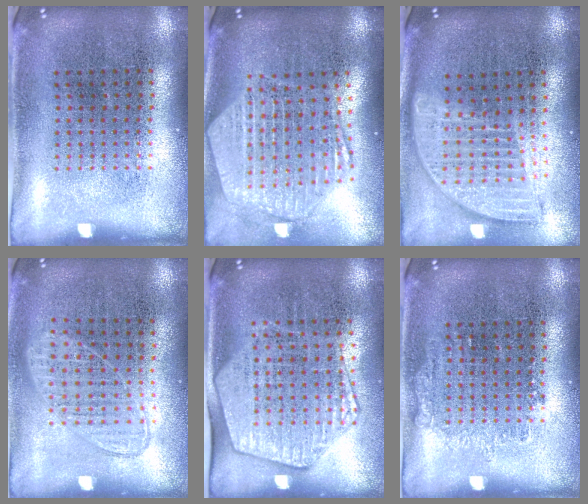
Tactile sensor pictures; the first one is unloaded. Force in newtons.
{"total": 2.7, "press": 2.2, "slide": 1.5}
{"total": 1.8, "press": 1.5, "slide": 1.0}
{"total": 1.0, "press": 0.9, "slide": 0.4}
{"total": 2.0, "press": 1.8, "slide": 0.9}
{"total": 0.8, "press": 0.7, "slide": 0.2}